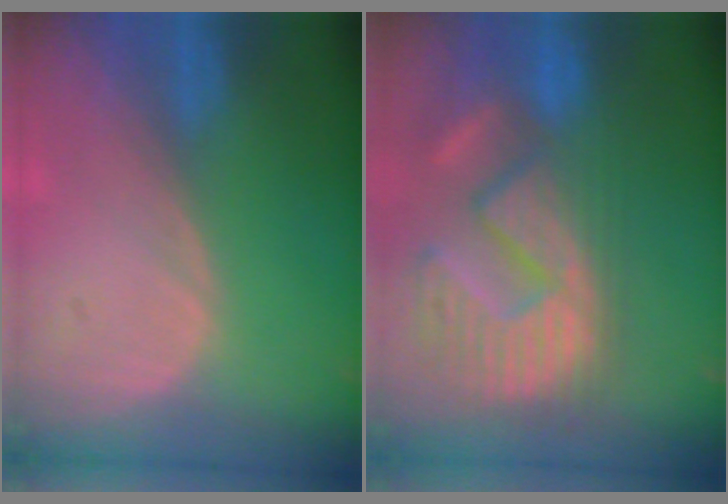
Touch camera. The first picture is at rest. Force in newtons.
{"total": 14.2, "press": 12.1, "slide": 7.5}